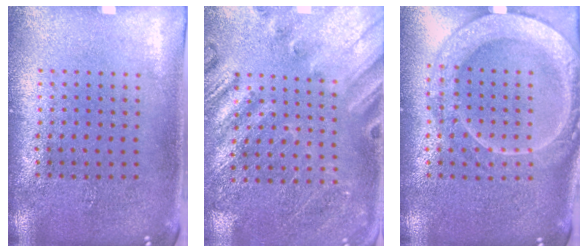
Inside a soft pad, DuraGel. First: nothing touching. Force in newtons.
{"total": 2.4, "press": 2.4, "slide": 0.5}
{"total": 2.0, "press": 2.0, "slide": 0.3}